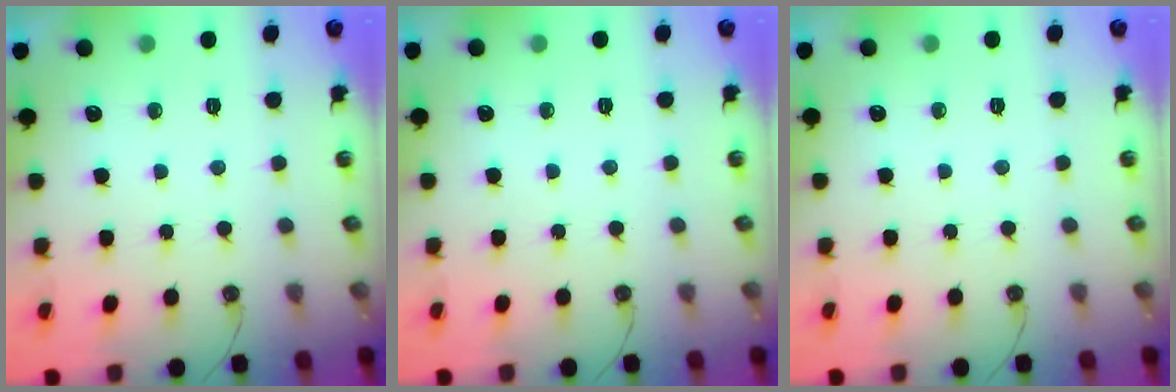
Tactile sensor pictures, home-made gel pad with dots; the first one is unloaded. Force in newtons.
{"total": 0.0}
{"total": 0.0}